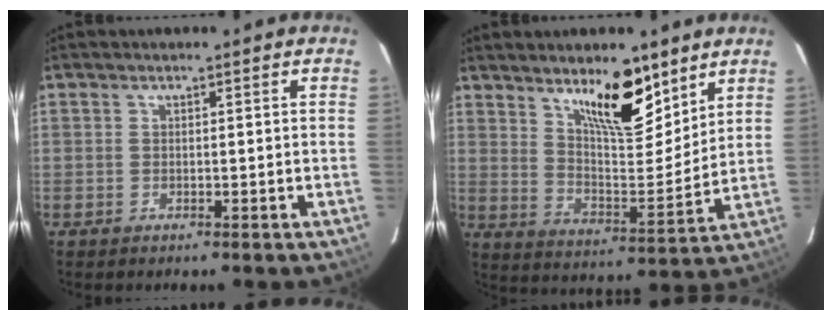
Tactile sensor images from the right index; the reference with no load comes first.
{"total": 12.1, "force": [8.0, 3.3, 8.5], "torque": [-0.135, -0.010, 0.143]}